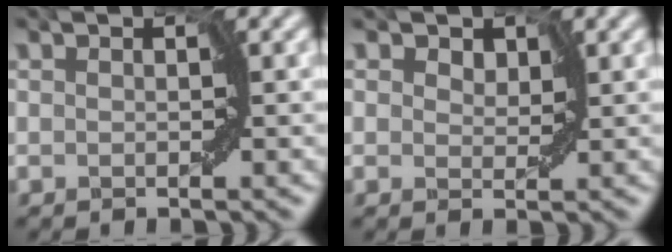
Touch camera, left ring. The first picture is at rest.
{"total": 2.0, "force": [1.2, 1.4, 0.7], "torque": [-0.006, 0.005, 0.009]}